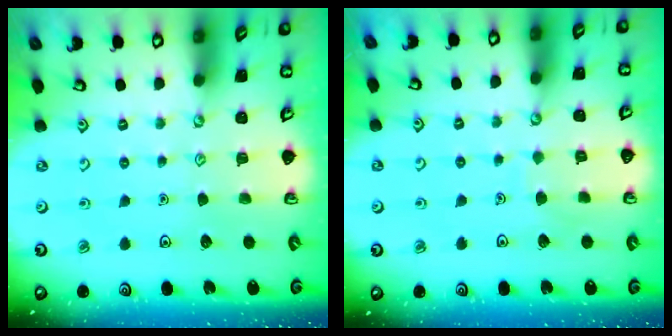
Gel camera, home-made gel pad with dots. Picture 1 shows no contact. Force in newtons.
{"total": 3.9, "press": 3.9, "slide": 0.3}